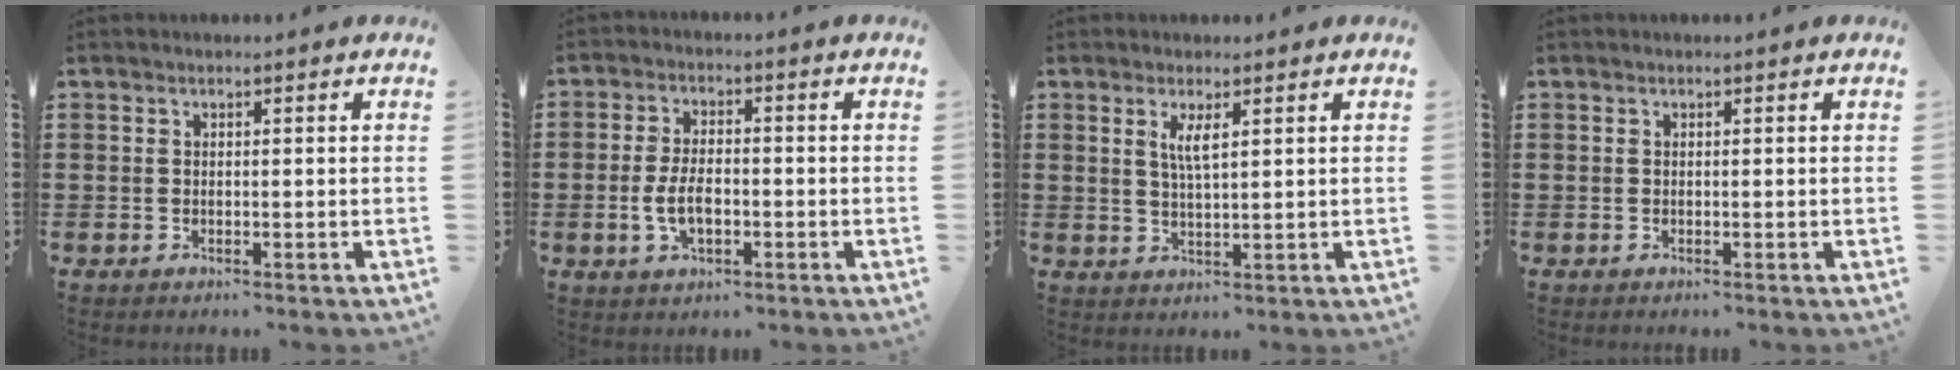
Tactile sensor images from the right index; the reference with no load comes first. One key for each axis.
{"total": 5.2, "fx": -1.2, "fy": 2.6, "fz": 4.3, "tx": -0.098, "ty": 0.000, "tz": -0.027}
{"total": 2.9, "fx": 1.2, "fy": 0.6, "fz": 2.6, "tx": -0.055, "ty": 0.003, "tz": 0.019}
{"total": 0.0}